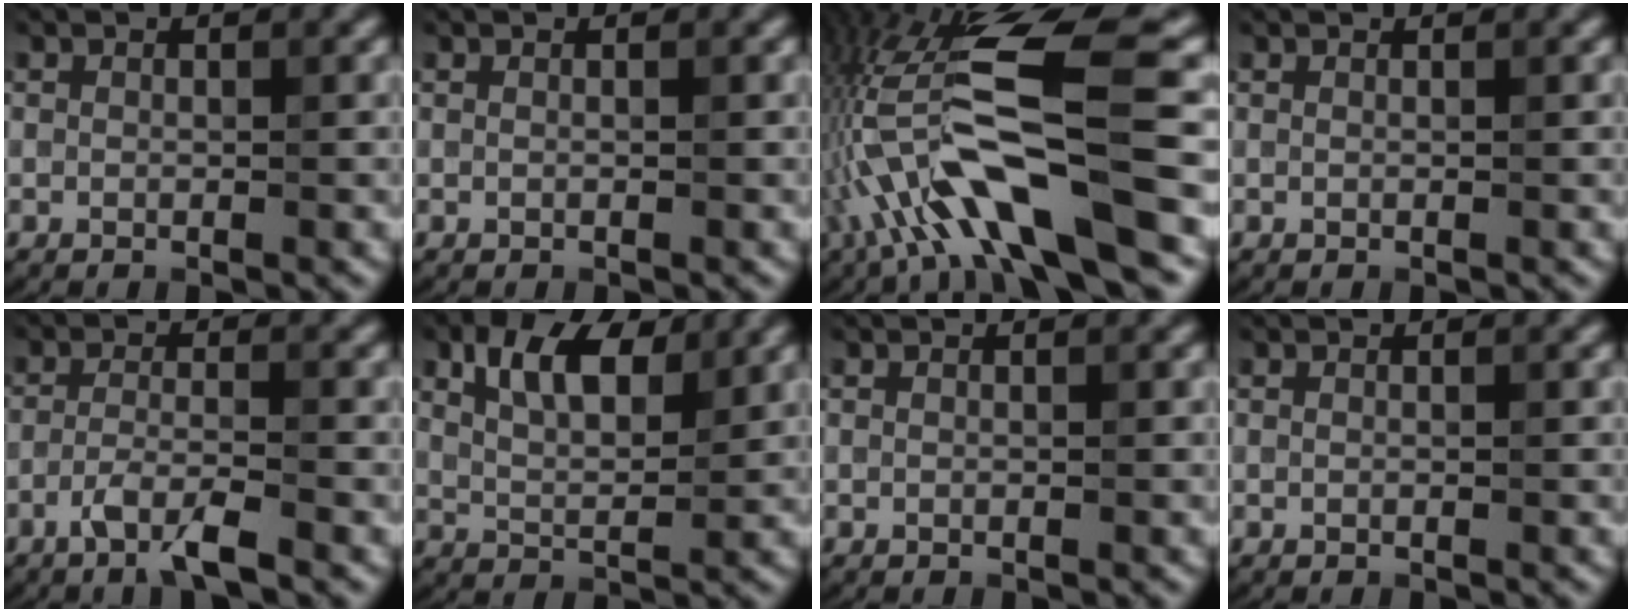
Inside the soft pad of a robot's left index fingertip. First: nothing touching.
{"total": 0.0}
{"total": 12.0, "force": [-4.2, 2.7, 10.9], "torque": [-0.200, 0.016, -0.072]}
{"total": 0.0}
{"total": 3.3, "force": [-2.1, 0.4, 2.5], "torque": [-0.051, 0.004, -0.049]}
{"total": 5.6, "force": [2.7, 2.7, 4.1], "torque": [-0.074, 0.005, 0.046]}
{"total": 0.0}
{"total": 0.0}